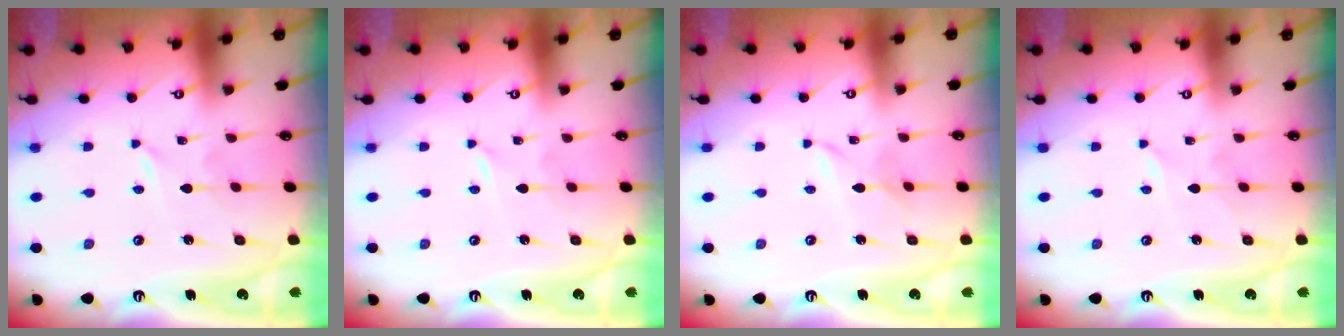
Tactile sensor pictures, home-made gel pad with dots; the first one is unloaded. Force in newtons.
{"total": 0.0}
{"total": 2.5, "press": 2.5, "slide": 0.3}
{"total": 1.6, "press": 1.5, "slide": 0.2}